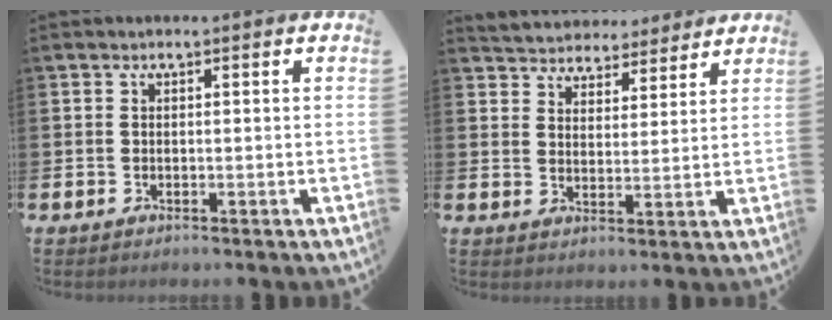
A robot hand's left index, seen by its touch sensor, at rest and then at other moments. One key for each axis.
{"total": 4.7, "fx": 4.5, "fy": 1.2, "fz": -0.7, "tx": -0.007, "ty": -0.036, "tz": 0.078}